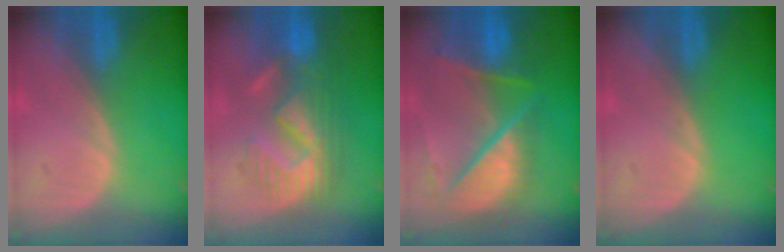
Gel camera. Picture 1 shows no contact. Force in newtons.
{"total": 9.0, "press": 8.9, "slide": 1.5}
{"total": 10.9, "press": 9.0, "slide": 6.1}
{"total": 0.0}